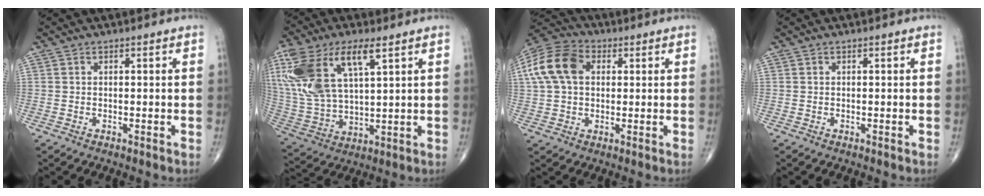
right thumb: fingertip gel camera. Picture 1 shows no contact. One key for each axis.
{"total": 19.4, "fx": 8.3, "fy": 8.8, "fz": 15.2, "tx": -0.323, "ty": -0.010, "tz": 0.164}
{"total": 12.9, "fx": 2.8, "fy": 8.9, "fz": 8.9, "tx": -0.173, "ty": 0.025, "tz": 0.044}
{"total": 0.0}